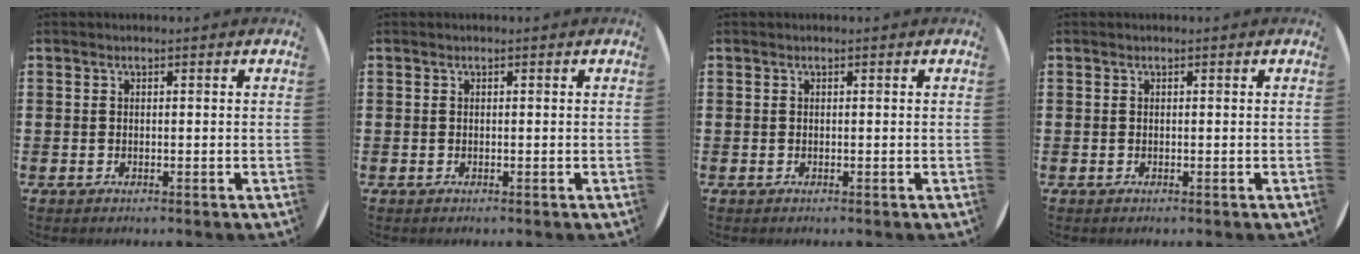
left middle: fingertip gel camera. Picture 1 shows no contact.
{"total": 0.0}
{"total": 0.0}
{"total": 0.0}